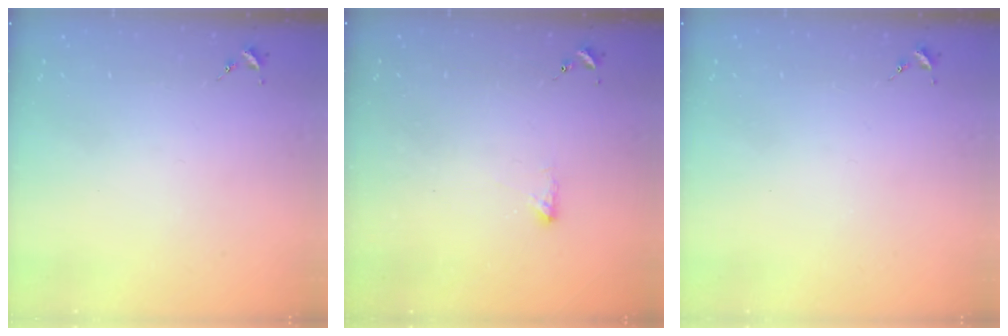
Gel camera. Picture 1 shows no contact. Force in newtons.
{"total": 3.2, "press": 3.1, "slide": 0.8}
{"total": 0.0}